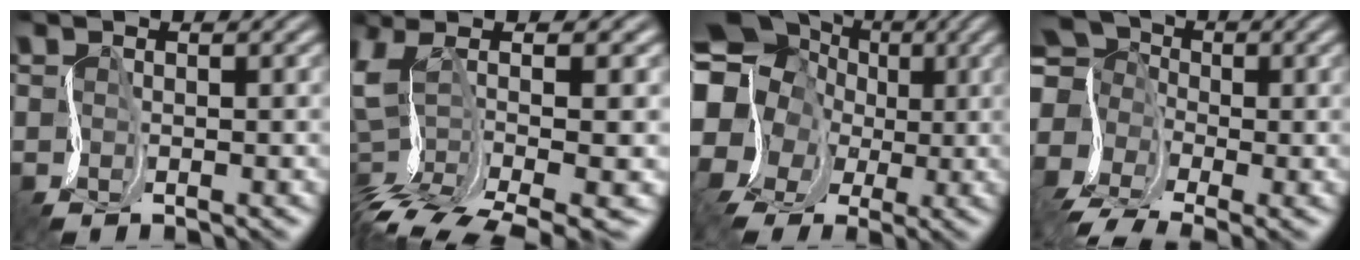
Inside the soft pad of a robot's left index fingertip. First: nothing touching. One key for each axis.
{"total": 8.4, "fx": -0.2, "fy": 3.4, "fz": 7.6, "tx": -0.169, "ty": -0.006, "tz": 0.007}
{"total": 17.1, "fx": 2.4, "fy": 15.8, "fz": 6.0, "tx": -0.166, "ty": 0.016, "tz": -0.004}
{"total": 9.8, "fx": -3.3, "fy": 6.7, "fz": 6.4, "tx": -0.132, "ty": -0.011, "tz": -0.042}